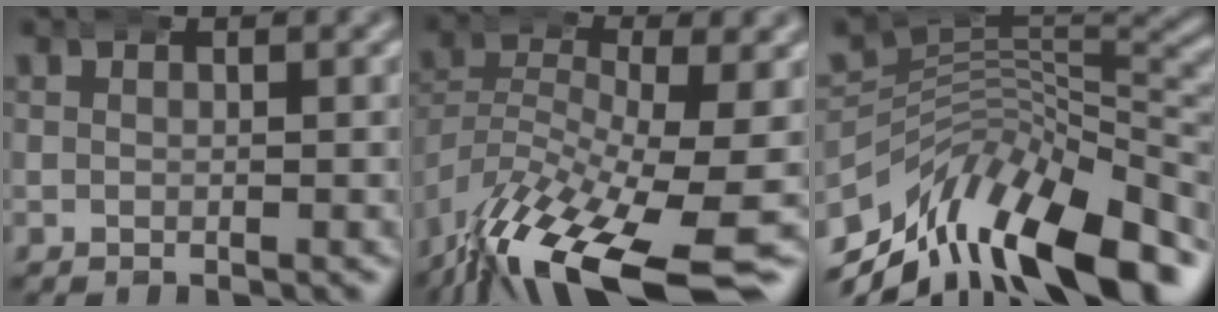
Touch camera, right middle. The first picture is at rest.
{"total": 11.5, "force": [-6.9, 4.5, 8.0], "torque": [-0.160, -0.053, -0.084]}
{"total": 14.8, "force": [-5.8, 9.0, 10.2], "torque": [-0.134, -0.005, -0.097]}